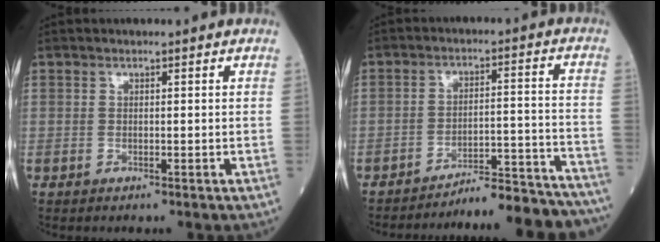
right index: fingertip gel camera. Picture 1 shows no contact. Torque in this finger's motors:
{"motor_torque": [-0.02, -0.38, 0.22, 0.07]}